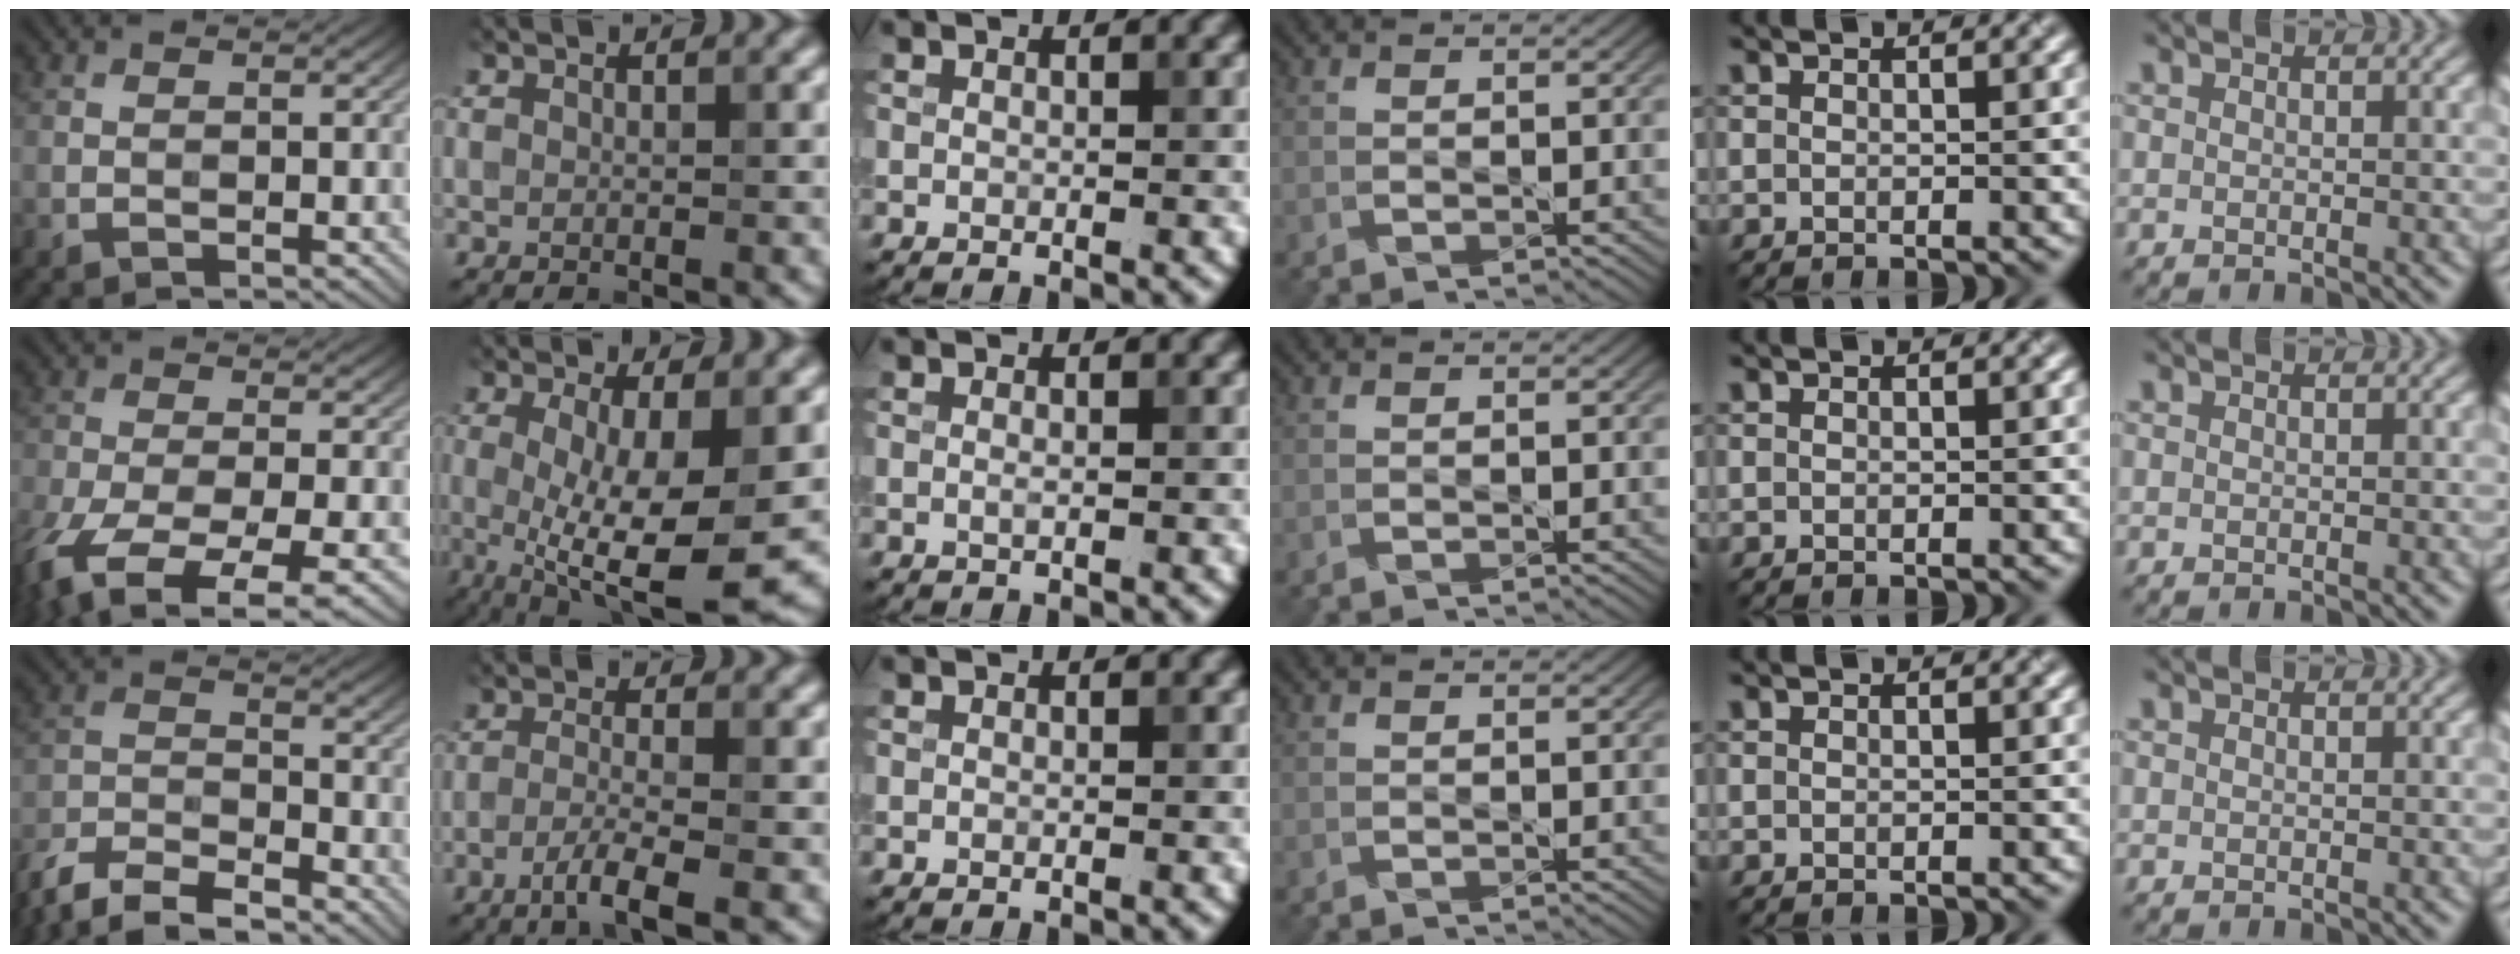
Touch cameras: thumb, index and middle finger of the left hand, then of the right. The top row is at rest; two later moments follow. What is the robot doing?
{"motion": "pour", "object": "bucket"}